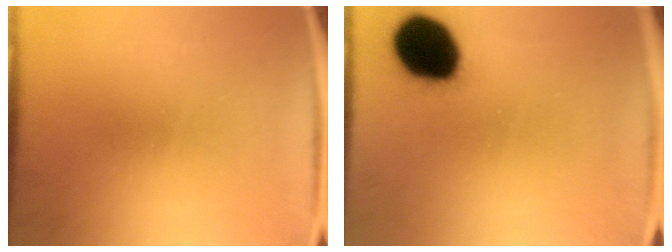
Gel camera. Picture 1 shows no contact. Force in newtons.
{"total": 19.3}